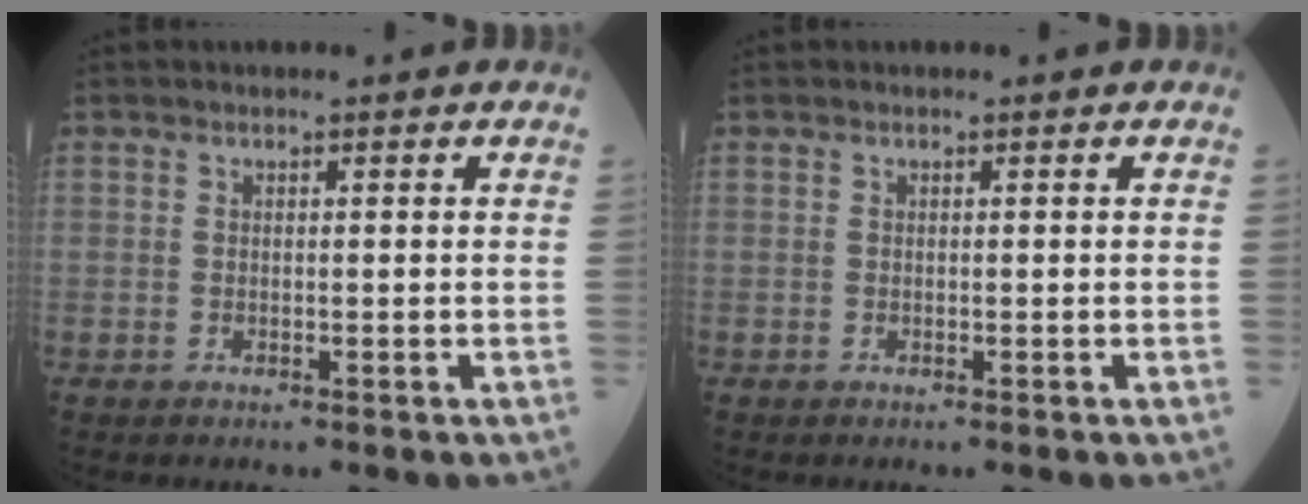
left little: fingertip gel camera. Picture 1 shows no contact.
{"total": 0.0}